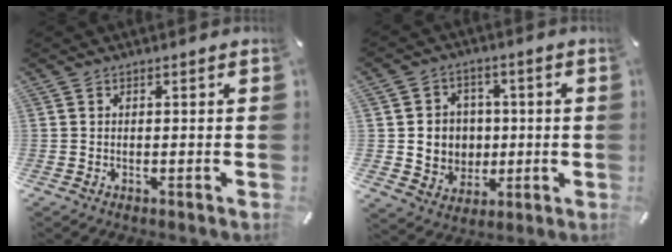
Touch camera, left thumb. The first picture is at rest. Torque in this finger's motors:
{"motor_torque": [0.73, 2.13, 0.19, -0.07, 0.07]}